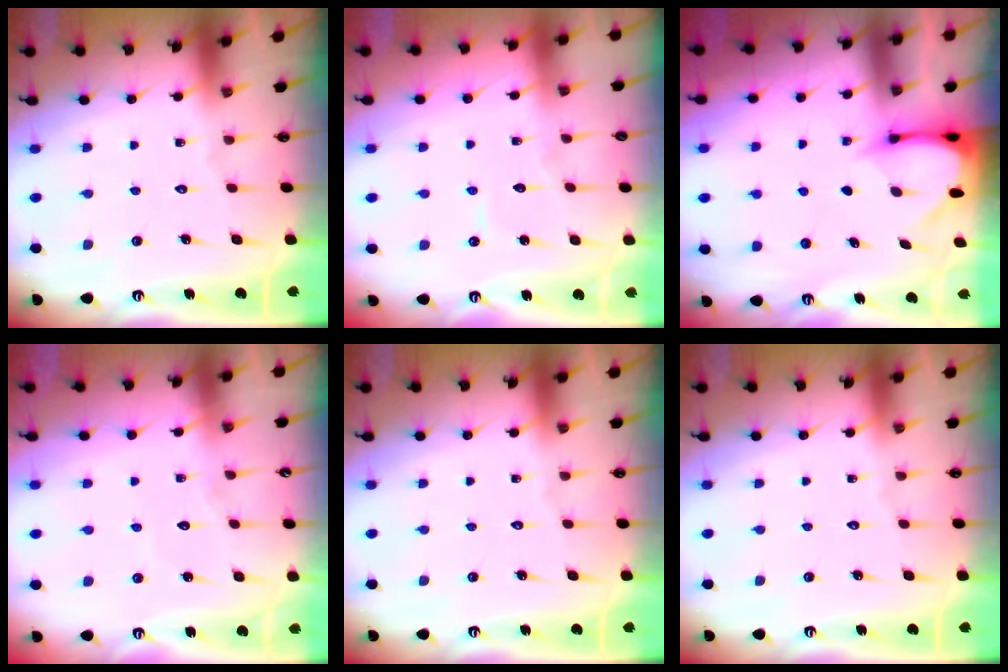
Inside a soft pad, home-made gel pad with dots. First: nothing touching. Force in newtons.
{"total": 4.9, "press": 4.9, "slide": 0.3}
{"total": 3.3, "press": 3.3, "slide": 0.3}
{"total": 5.2, "press": 5.1, "slide": 0.5}
{"total": 0.0}
{"total": 0.0}